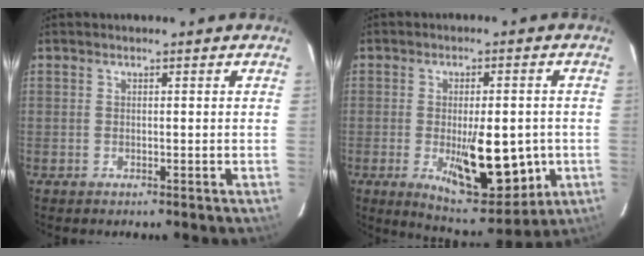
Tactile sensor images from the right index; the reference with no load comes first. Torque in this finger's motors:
{"motor_torque": [0.45, -0.12, 0.55, 0.16]}